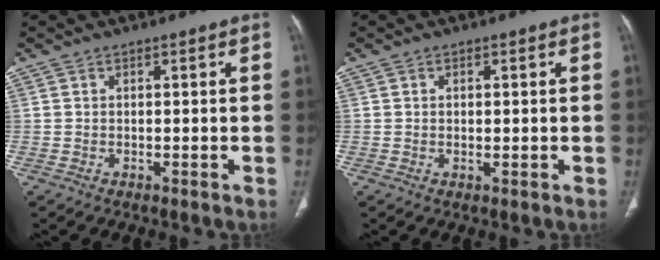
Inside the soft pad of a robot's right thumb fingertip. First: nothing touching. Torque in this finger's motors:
{"motor_torque": [0.16, -0.26, -0.52, 0.10, -0.02]}